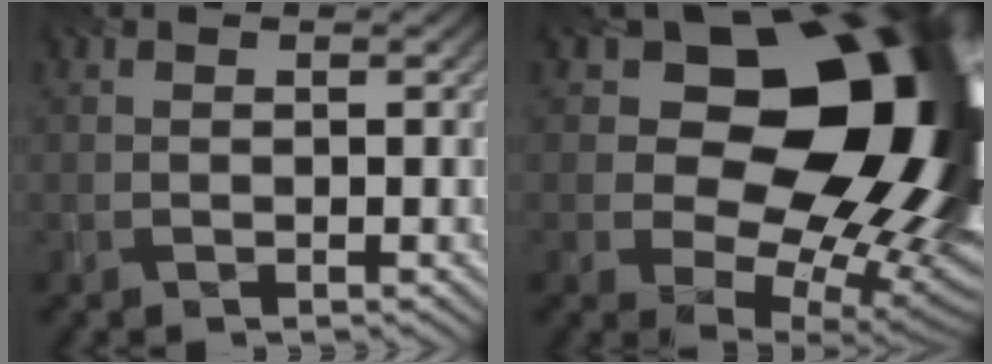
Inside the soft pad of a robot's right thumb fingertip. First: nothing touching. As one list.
[{"total": 21.4, "force": [4.9, 13.8, 15.6], "torque": [-0.186, 0.024, 0.080]}]